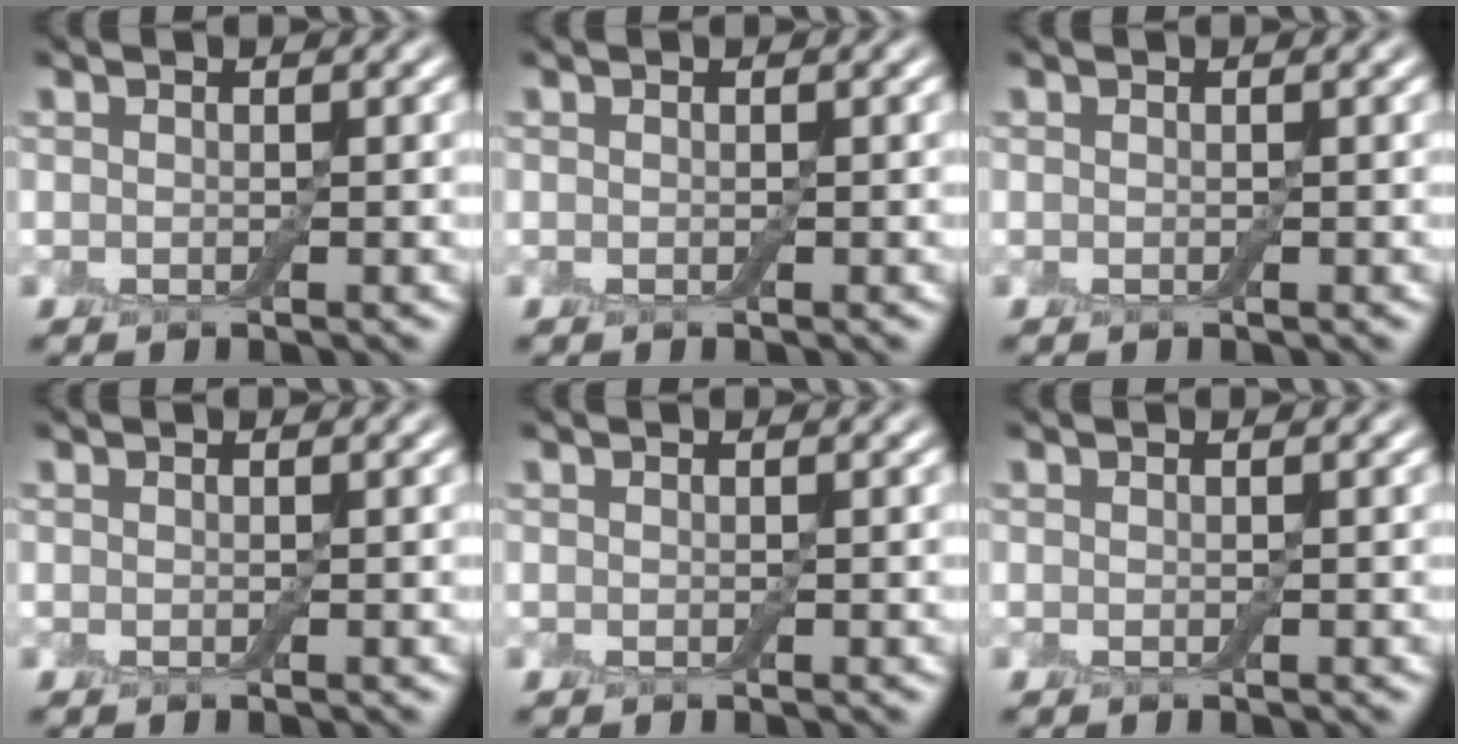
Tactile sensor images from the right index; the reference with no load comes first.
{"total": 0.0}
{"total": 0.0}
{"total": 0.0}
{"total": 0.0}
{"total": 0.0}